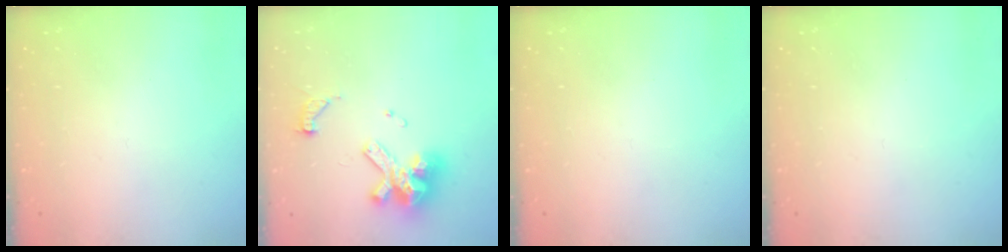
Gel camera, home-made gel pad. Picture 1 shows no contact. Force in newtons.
{"total": 13.1, "press": 13.0, "slide": 1.3}
{"total": 0.0}
{"total": 0.0}